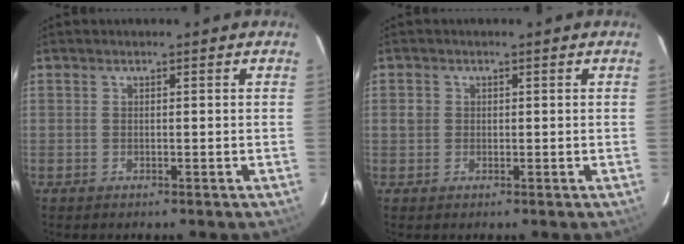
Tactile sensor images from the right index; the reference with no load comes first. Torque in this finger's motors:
{"motor_torque": [0.17, 0.13, 0.00, 0.00]}